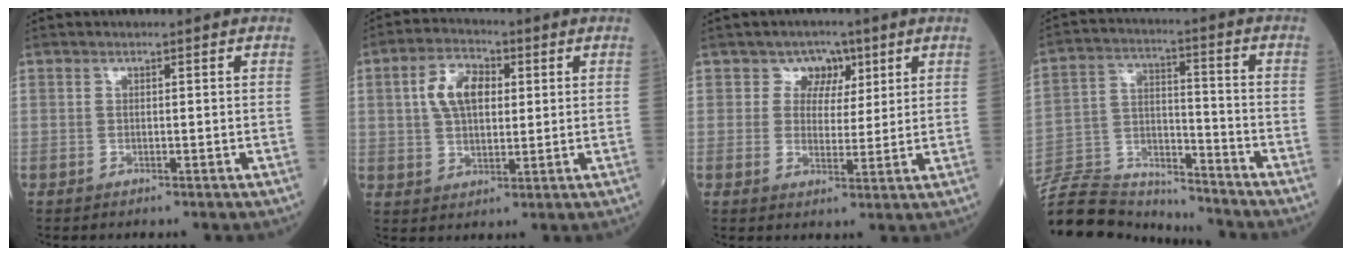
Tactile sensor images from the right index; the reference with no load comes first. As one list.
[{"total": 7.8, "force": [2.0, 4.3, 6.2], "torque": [-0.122, 0.017, 0.039]}, {"total": 4.3, "force": [2.2, 3.6, 0.9], "torque": [0.001, 0.007, 0.031]}, {"total": 16.0, "force": [-15.6, 2.4, 2.3], "torque": [-0.053, 0.028, -0.266]}]